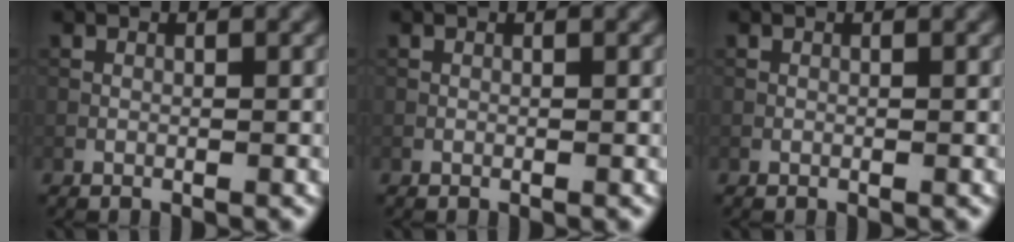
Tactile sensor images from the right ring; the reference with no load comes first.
{"total": 0.0}
{"total": 0.0}